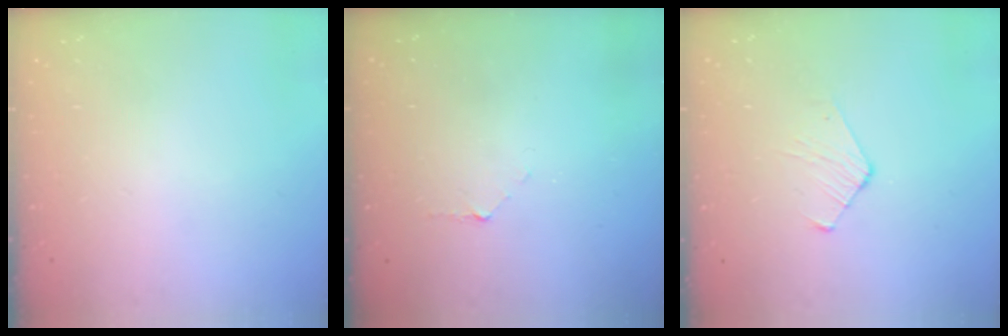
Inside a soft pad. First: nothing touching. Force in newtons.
{"total": 3.6, "press": 3.6, "slide": 0.3}
{"total": 4.3, "press": 4.3, "slide": 0.4}